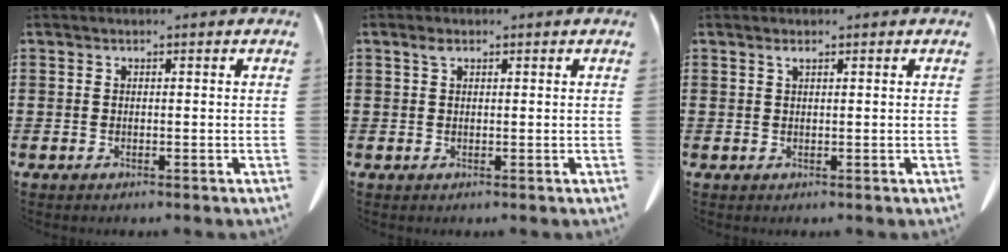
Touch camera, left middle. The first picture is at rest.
{"total": 1.4, "force": [0.7, 0.7, 1.0], "torque": [-0.023, 0.003, 0.013]}
{"total": 1.0, "force": [0.6, 0.1, 0.8], "torque": [-0.018, -0.001, 0.013]}